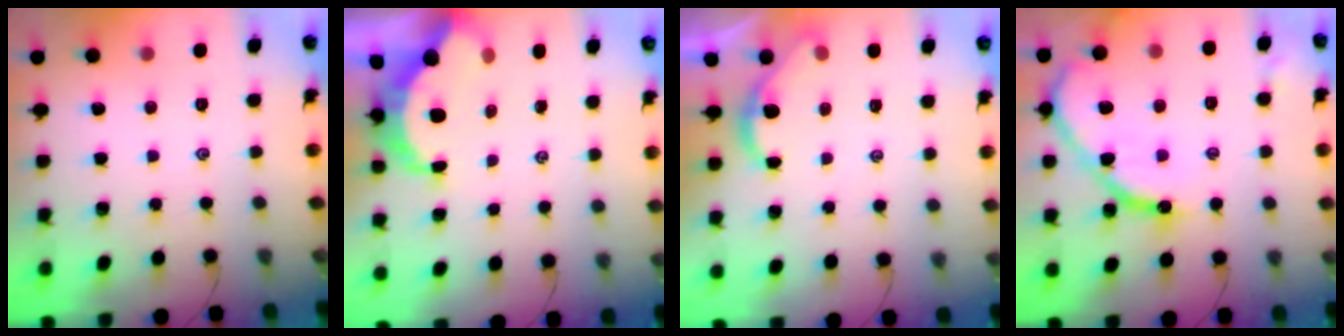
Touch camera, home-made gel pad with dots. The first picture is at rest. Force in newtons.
{"total": 7.3, "press": 7.2, "slide": 0.9}
{"total": 2.4, "press": 2.3, "slide": 0.3}
{"total": 13.1, "press": 13.0, "slide": 1.2}